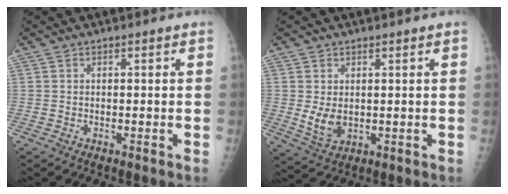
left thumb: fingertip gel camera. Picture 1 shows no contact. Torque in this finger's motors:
{"motor_torque": [0.12, 1.23, 0.56, -0.08, 0.05]}